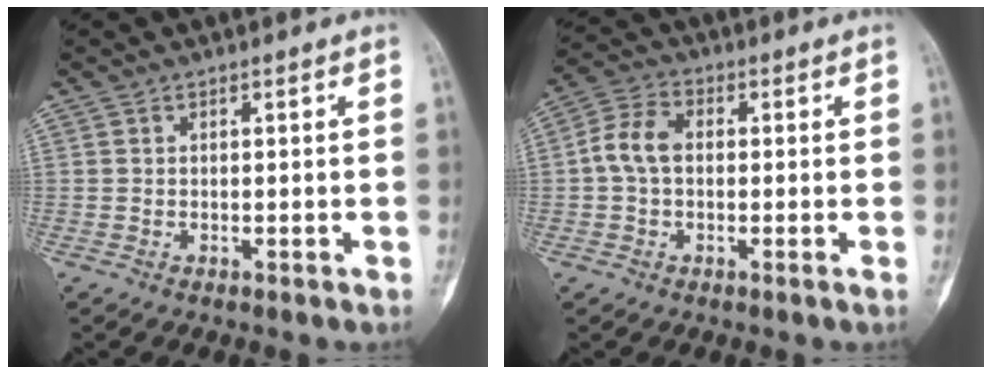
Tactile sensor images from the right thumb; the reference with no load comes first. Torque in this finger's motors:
{"motor_torque": [0.26, 0.25, 0.01, -0.01, 0.05]}